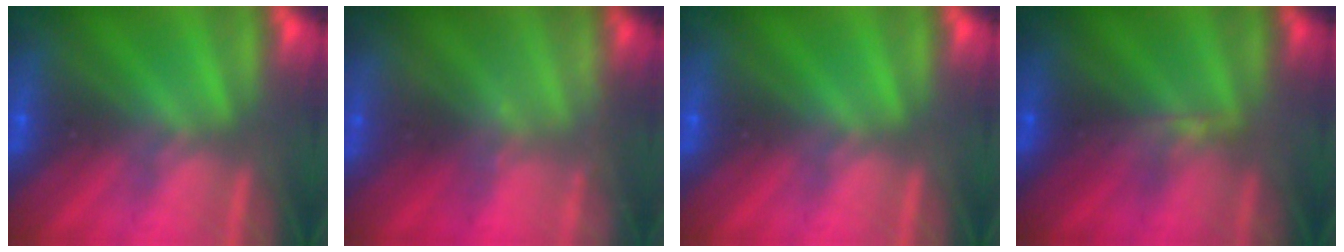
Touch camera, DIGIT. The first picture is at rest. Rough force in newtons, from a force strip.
{"total": 2.3}
{"total": 0.0}
{"total": 2.8}